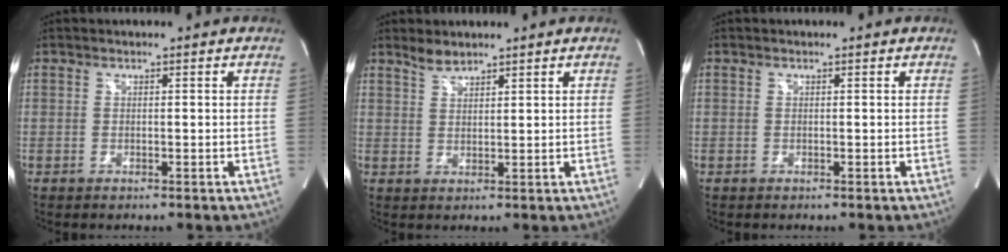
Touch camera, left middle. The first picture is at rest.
{"total": 2.5, "force": [2.3, 0.6, 0.7], "torque": [-0.017, 0.005, 0.046]}
{"total": 0.0}